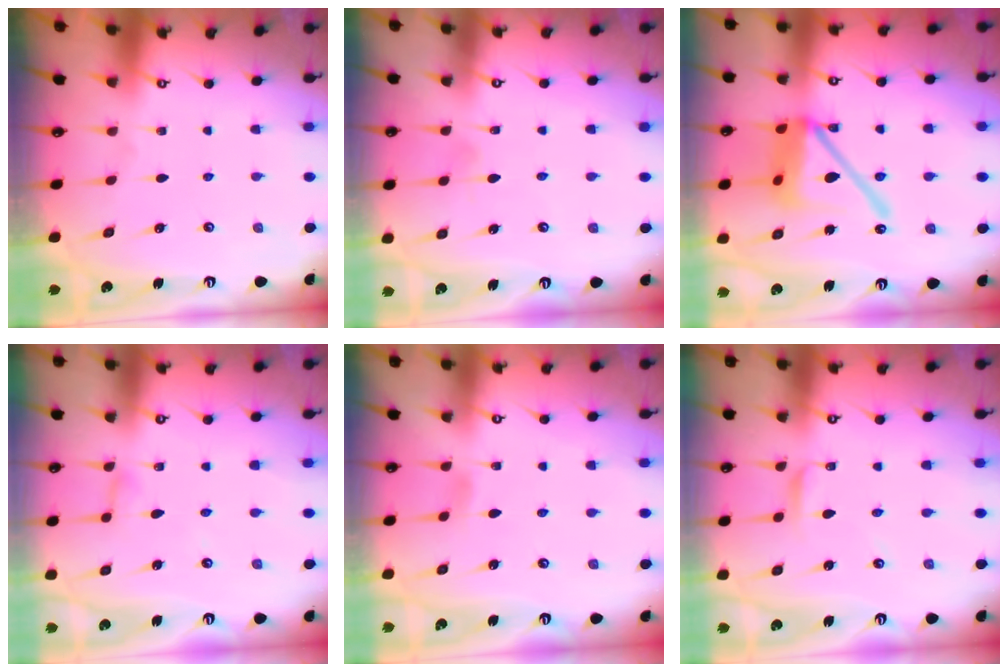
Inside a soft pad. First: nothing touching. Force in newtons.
{"total": 4.9, "press": 4.8, "slide": 0.8}
{"total": 17.0, "press": 16.9, "slide": 2.0}
{"total": 2.8, "press": 2.7, "slide": 0.3}
{"total": 2.9, "press": 2.9, "slide": 0.4}
{"total": 2.7, "press": 2.7, "slide": 0.2}